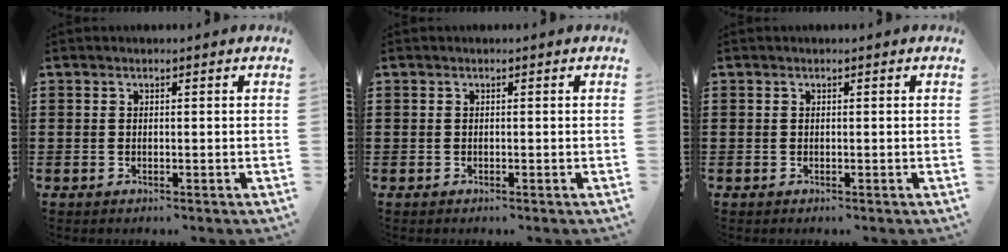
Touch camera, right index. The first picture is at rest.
{"total": 0.0}
{"total": 0.0}